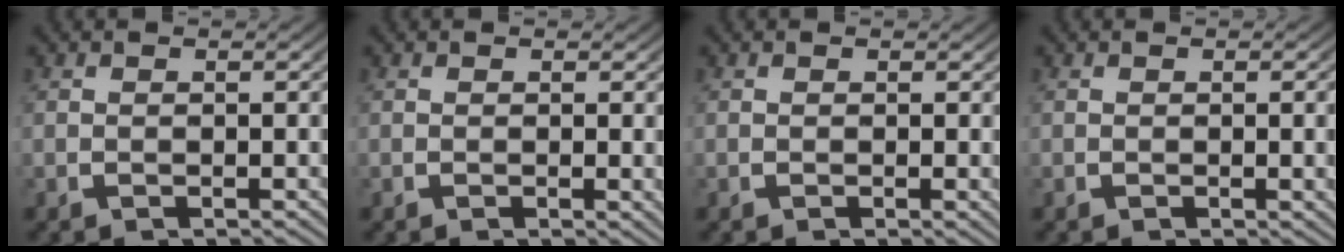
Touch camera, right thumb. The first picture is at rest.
{"total": 0.9, "force": [0.2, 0.0, 0.9], "torque": [-0.012, -0.002, 0.002]}
{"total": 0.5, "force": [0.1, 0.1, 0.5], "torque": [-0.010, -0.001, 0.003]}
{"total": 1.2, "force": [0.1, 0.0, 1.2], "torque": [-0.016, 0.002, 0.001]}